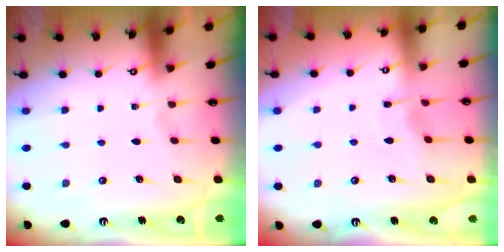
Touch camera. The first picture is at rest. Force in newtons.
{"total": 3.3, "press": 3.3, "slide": 0.4}